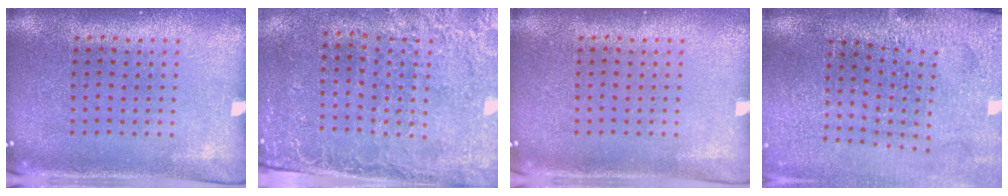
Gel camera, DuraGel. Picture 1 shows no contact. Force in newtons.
{"total": 2.7, "press": 2.4, "slide": 1.2}
{"total": 0.0}
{"total": 3.1, "press": 2.9, "slide": 1.0}